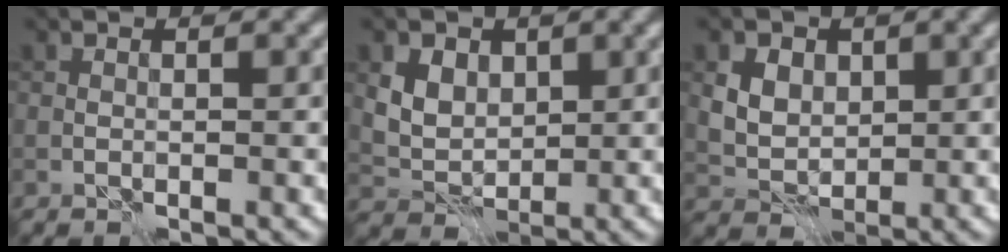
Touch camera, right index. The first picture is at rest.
{"total": 5.0, "force": [1.9, 3.9, 2.5], "torque": [-0.054, 0.002, 0.036]}
{"total": 6.4, "force": [2.3, 5.0, 3.3], "torque": [-0.062, 0.022, 0.028]}